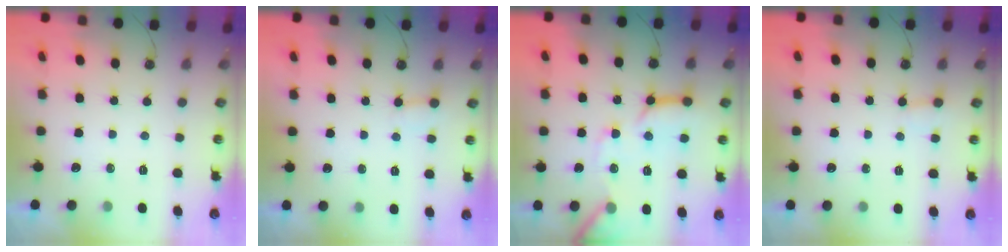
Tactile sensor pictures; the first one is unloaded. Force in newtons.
{"total": 4.7, "press": 4.7, "slide": 0.3}
{"total": 15.1, "press": 15.0, "slide": 1.9}
{"total": 2.7, "press": 2.7, "slide": 0.2}